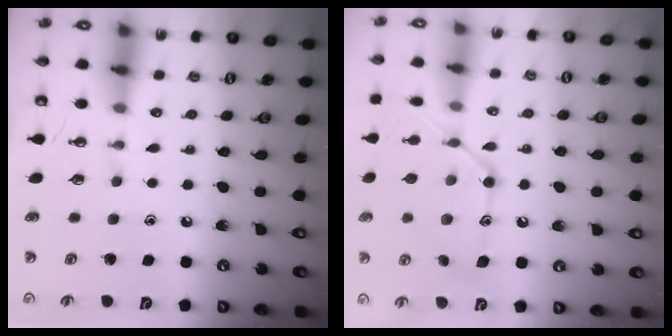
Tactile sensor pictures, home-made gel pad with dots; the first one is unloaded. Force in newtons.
{"total": 16.6, "press": 16.6, "slide": 1.1}